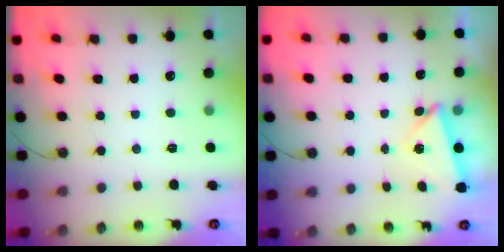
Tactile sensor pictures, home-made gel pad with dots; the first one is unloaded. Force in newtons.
{"total": 3.9, "press": 3.5, "slide": 1.5}